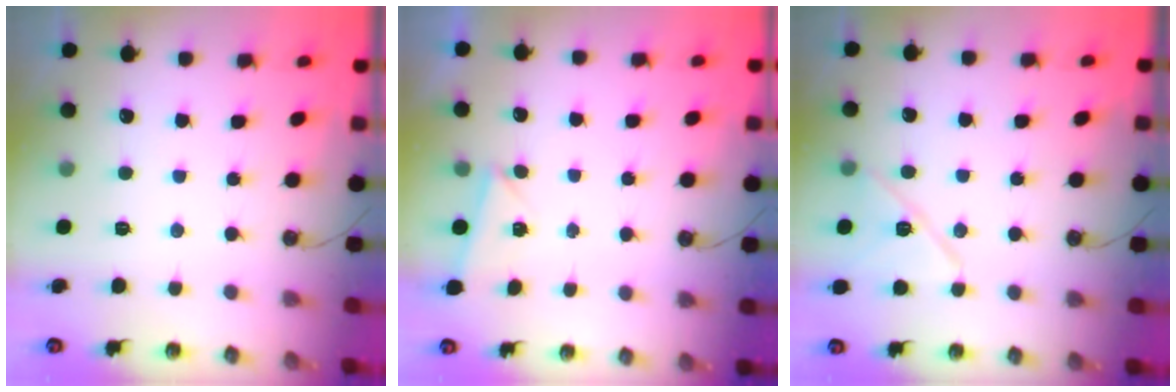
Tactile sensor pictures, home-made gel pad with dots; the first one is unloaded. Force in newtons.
{"total": 1.8, "press": 1.4, "slide": 1.2}
{"total": 12.0, "press": 11.9, "slide": 0.9}